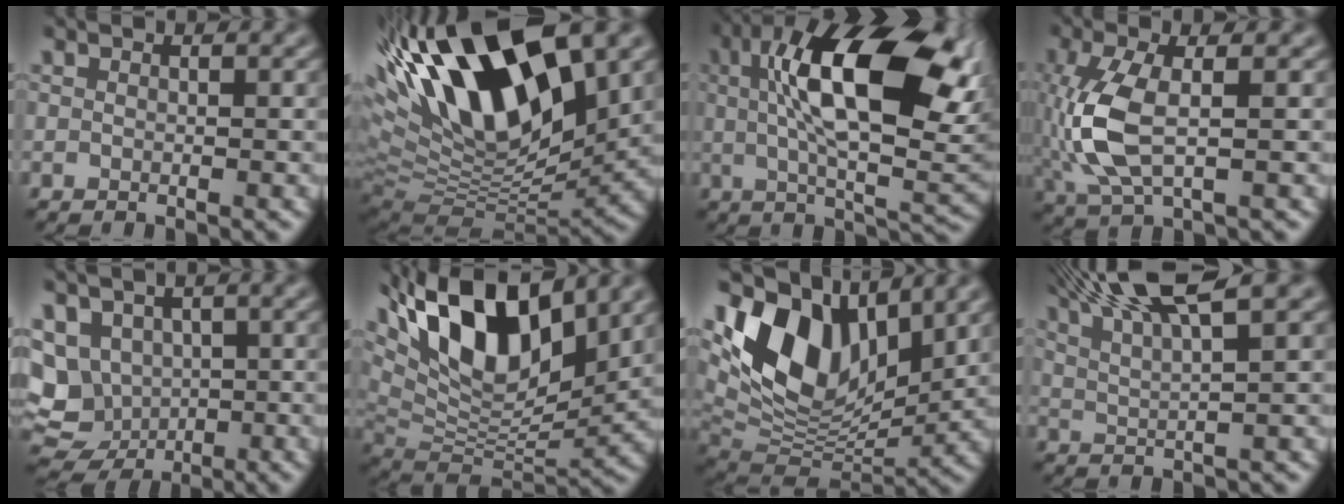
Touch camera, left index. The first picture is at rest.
{"total": 18.1, "force": [7.0, 7.7, 14.8], "torque": [-0.278, 0.033, 0.116]}
{"total": 15.5, "force": [3.6, 6.6, 13.5], "torque": [-0.216, 0.011, 0.051]}
{"total": 6.3, "force": [-0.6, 2.6, 5.7], "torque": [-0.145, -0.001, -0.012]}
{"total": 9.9, "force": [-0.2, 8.3, 5.4], "torque": [-0.100, -0.003, -0.009]}
{"total": 13.2, "force": [7.1, 5.4, 9.7], "torque": [-0.179, 0.009, 0.132]}
{"total": 11.2, "force": [5.3, 6.4, 7.5], "torque": [-0.144, -0.004, 0.103]}
{"total": 8.7, "force": [5.7, 1.7, 6.3], "torque": [-0.100, 0.023, 0.090]}